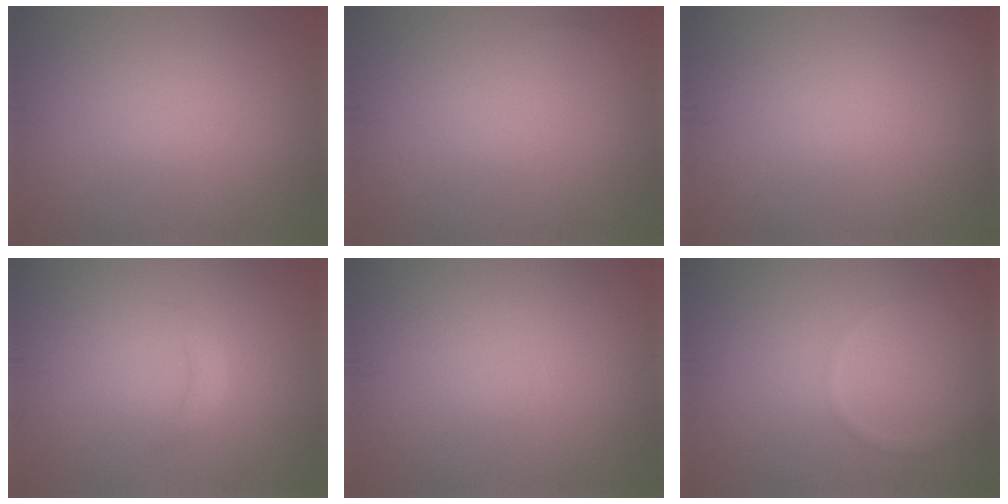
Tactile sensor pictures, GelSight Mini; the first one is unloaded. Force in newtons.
{"total": 0.0}
{"total": 0.0}
{"total": 1.2, "press": 1.2, "slide": 0.1}
{"total": 0.0}
{"total": 0.7, "press": 0.7, "slide": 0.1}